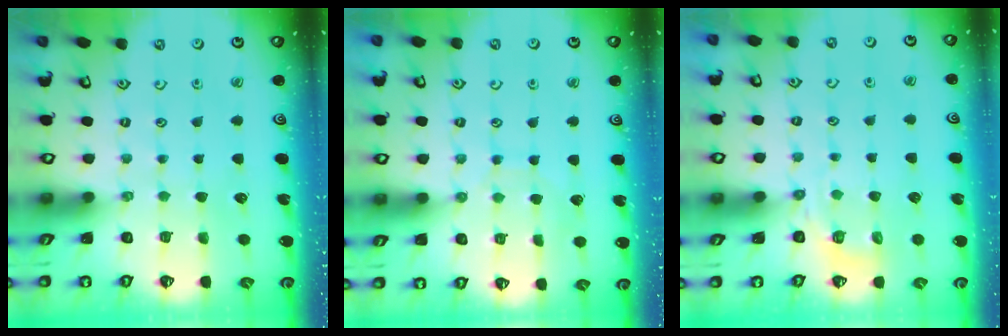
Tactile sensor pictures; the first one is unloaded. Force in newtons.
{"total": 4.2, "press": 4.2, "slide": 0.3}
{"total": 3.8, "press": 3.4, "slide": 1.7}